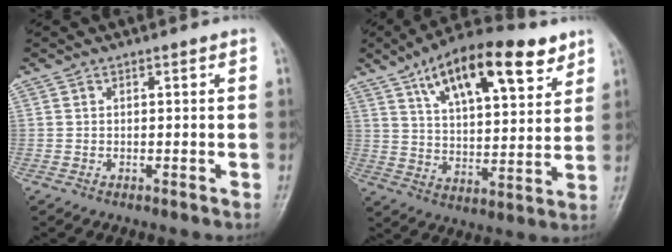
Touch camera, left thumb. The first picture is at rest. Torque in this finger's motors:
{"motor_torque": [1.61, 1.65, 1.59, -1.18, 0.17]}